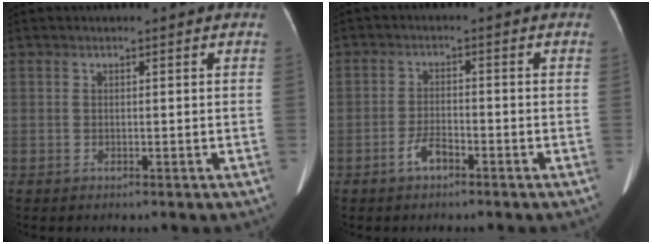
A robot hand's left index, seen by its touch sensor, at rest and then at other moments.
{"total": 2.9, "force": [-1.9, 1.0, 1.9], "torque": [-0.040, 0.002, -0.038]}